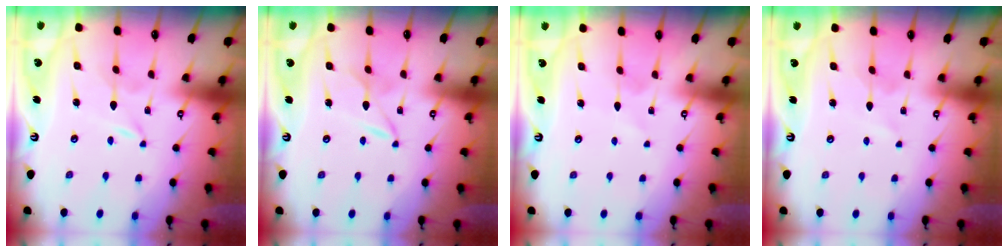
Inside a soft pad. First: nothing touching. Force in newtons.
{"total": 2.3, "press": 2.3, "slide": 0.2}
{"total": 2.0, "press": 2.0, "slide": 0.3}
{"total": 1.4, "press": 1.4, "slide": 0.1}